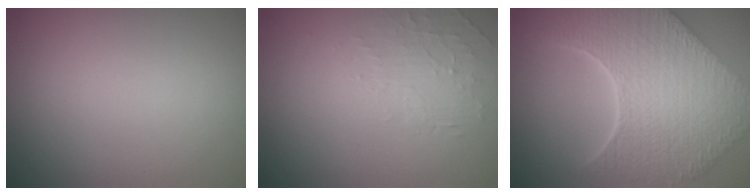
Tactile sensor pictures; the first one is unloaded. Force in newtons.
{"total": 1.8, "press": 0.5, "slide": 1.7}
{"total": 9.6, "press": 7.0, "slide": 6.7}